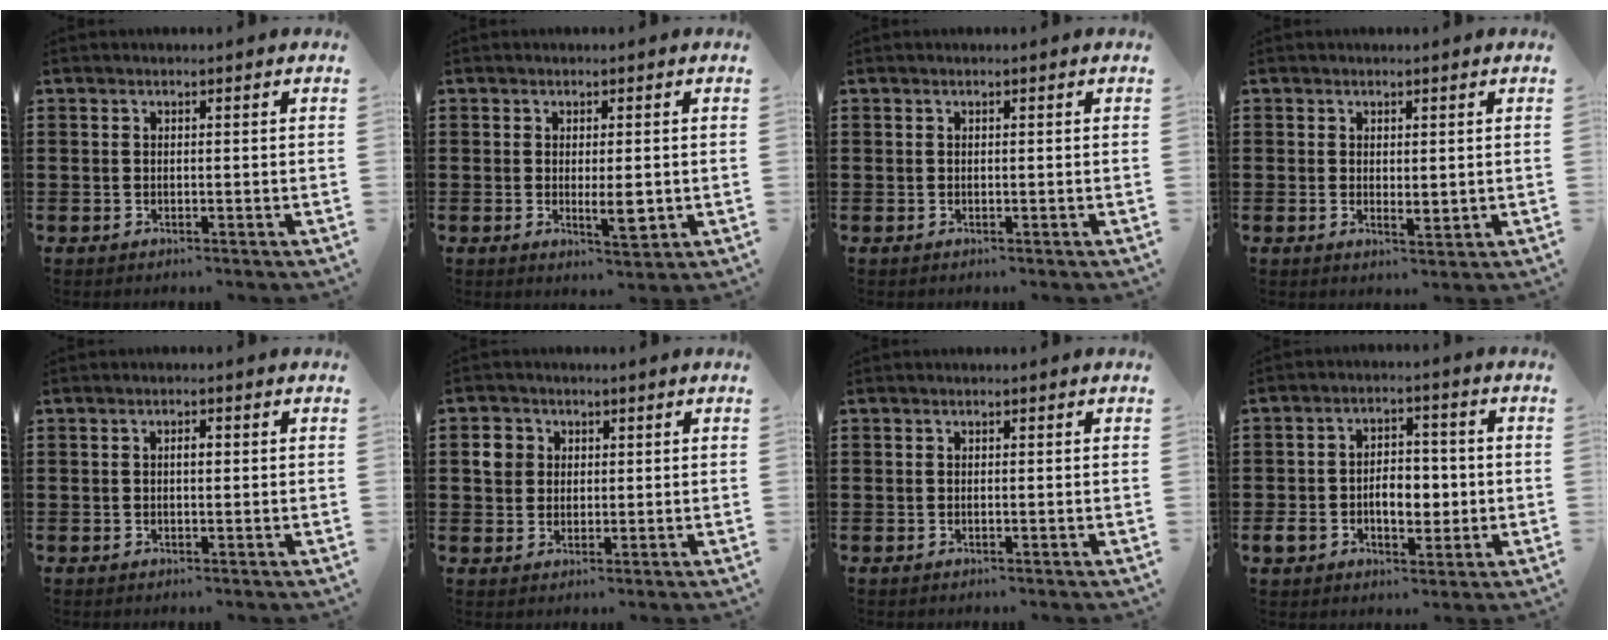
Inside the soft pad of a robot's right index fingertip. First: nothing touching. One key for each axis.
{"total": 4.1, "fx": -0.5, "fy": 1.0, "fz": 3.9, "tx": -0.074, "ty": -0.003, "tz": -0.011}
{"total": 0.0}
{"total": 1.3, "fx": 0.5, "fy": 0.6, "fz": 1.0, "tx": -0.018, "ty": 0.002, "tz": 0.009}
{"total": 1.4, "fx": 0.1, "fy": 0.4, "fz": 1.4, "tx": -0.026, "ty": 0.003, "tz": 0.000}
{"total": 3.2, "fx": 0.7, "fy": 2.9, "fz": 1.0, "tx": -0.033, "ty": 0.011, "tz": 0.011}
{"total": 0.0}
{"total": 6.9, "fx": -1.3, "fy": 4.8, "fz": 4.8, "tx": -0.085, "ty": 0.008, "tz": -0.028}